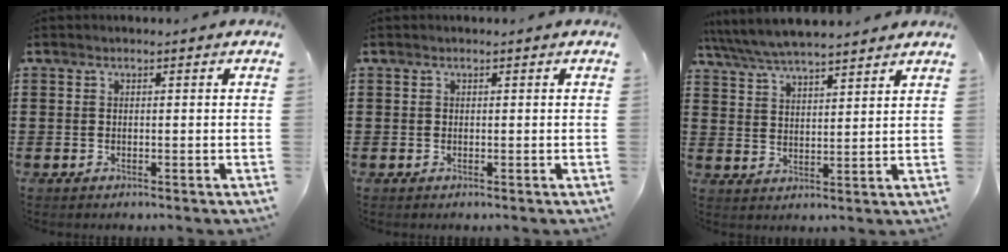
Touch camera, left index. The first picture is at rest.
{"total": 0.0}
{"total": 6.0, "force": [5.7, 0.6, 1.9], "torque": [-0.058, -0.019, 0.102]}